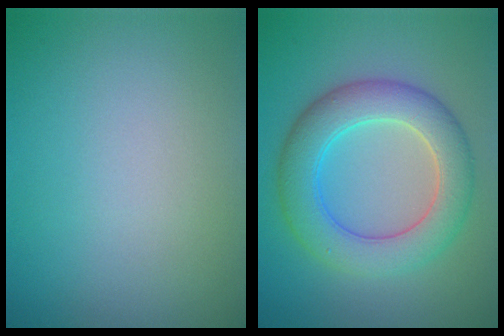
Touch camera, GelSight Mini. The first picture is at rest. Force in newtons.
{"total": 6.5, "press": 6.5, "slide": 0.3}